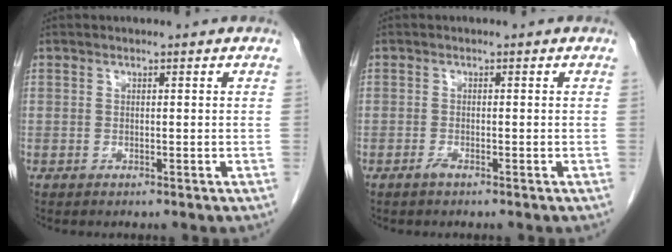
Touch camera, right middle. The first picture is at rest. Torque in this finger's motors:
{"motor_torque": [-0.21, -0.09, 0.02, -0.01]}